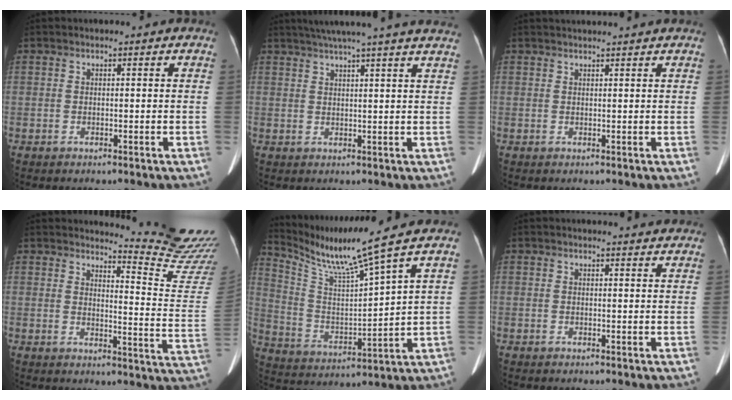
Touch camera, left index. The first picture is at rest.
{"total": 18.0, "force": [15.5, -0.8, 9.2], "torque": [-0.150, 0.012, 0.197]}
{"total": 5.6, "force": [5.3, -0.6, 1.8], "torque": [-0.018, 0.028, 0.064]}
{"total": 14.0, "force": [13.8, -2.1, 1.4], "torque": [-0.015, -0.157, 0.144]}
{"total": 12.3, "force": [10.1, -3.1, 6.1], "torque": [-0.130, -0.028, 0.197]}
{"total": 2.4, "force": [2.3, 0.2, 0.3], "torque": [-0.011, -0.007, 0.020]}